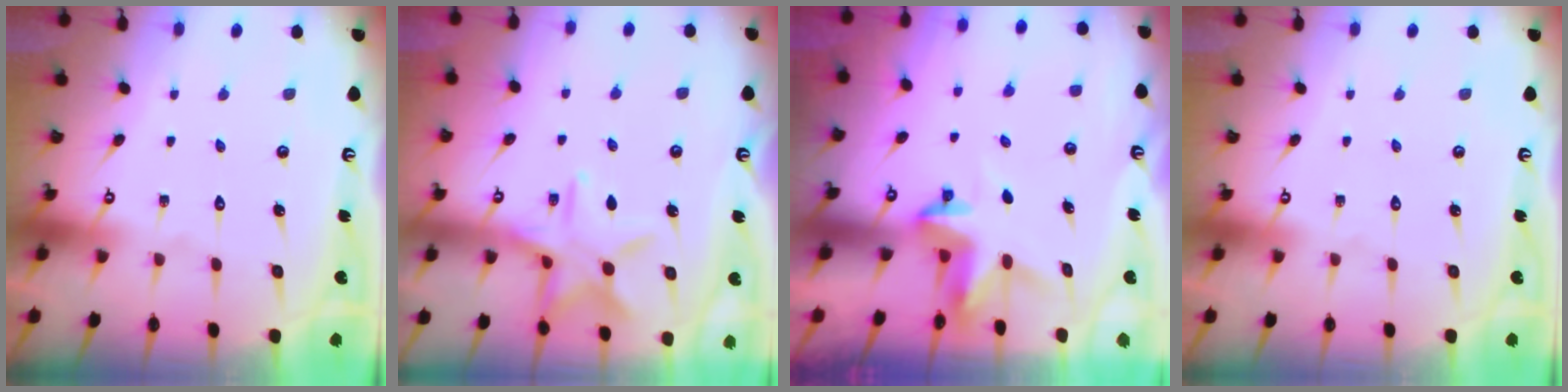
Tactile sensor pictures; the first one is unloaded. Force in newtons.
{"total": 12.1, "press": 12.0, "slide": 0.8}
{"total": 3.4, "press": 3.4, "slide": 0.3}
{"total": 0.0}